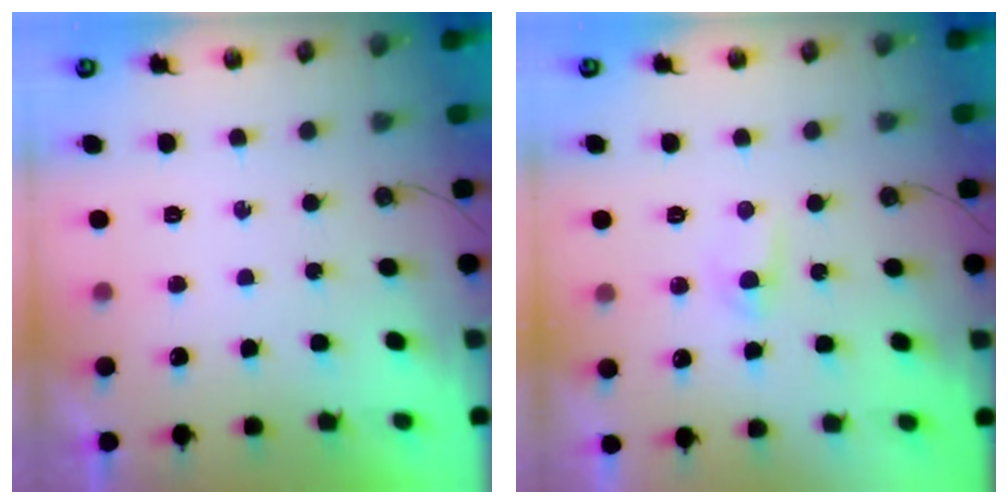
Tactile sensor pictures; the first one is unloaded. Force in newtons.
{"total": 3.2, "press": 3.2, "slide": 0.4}